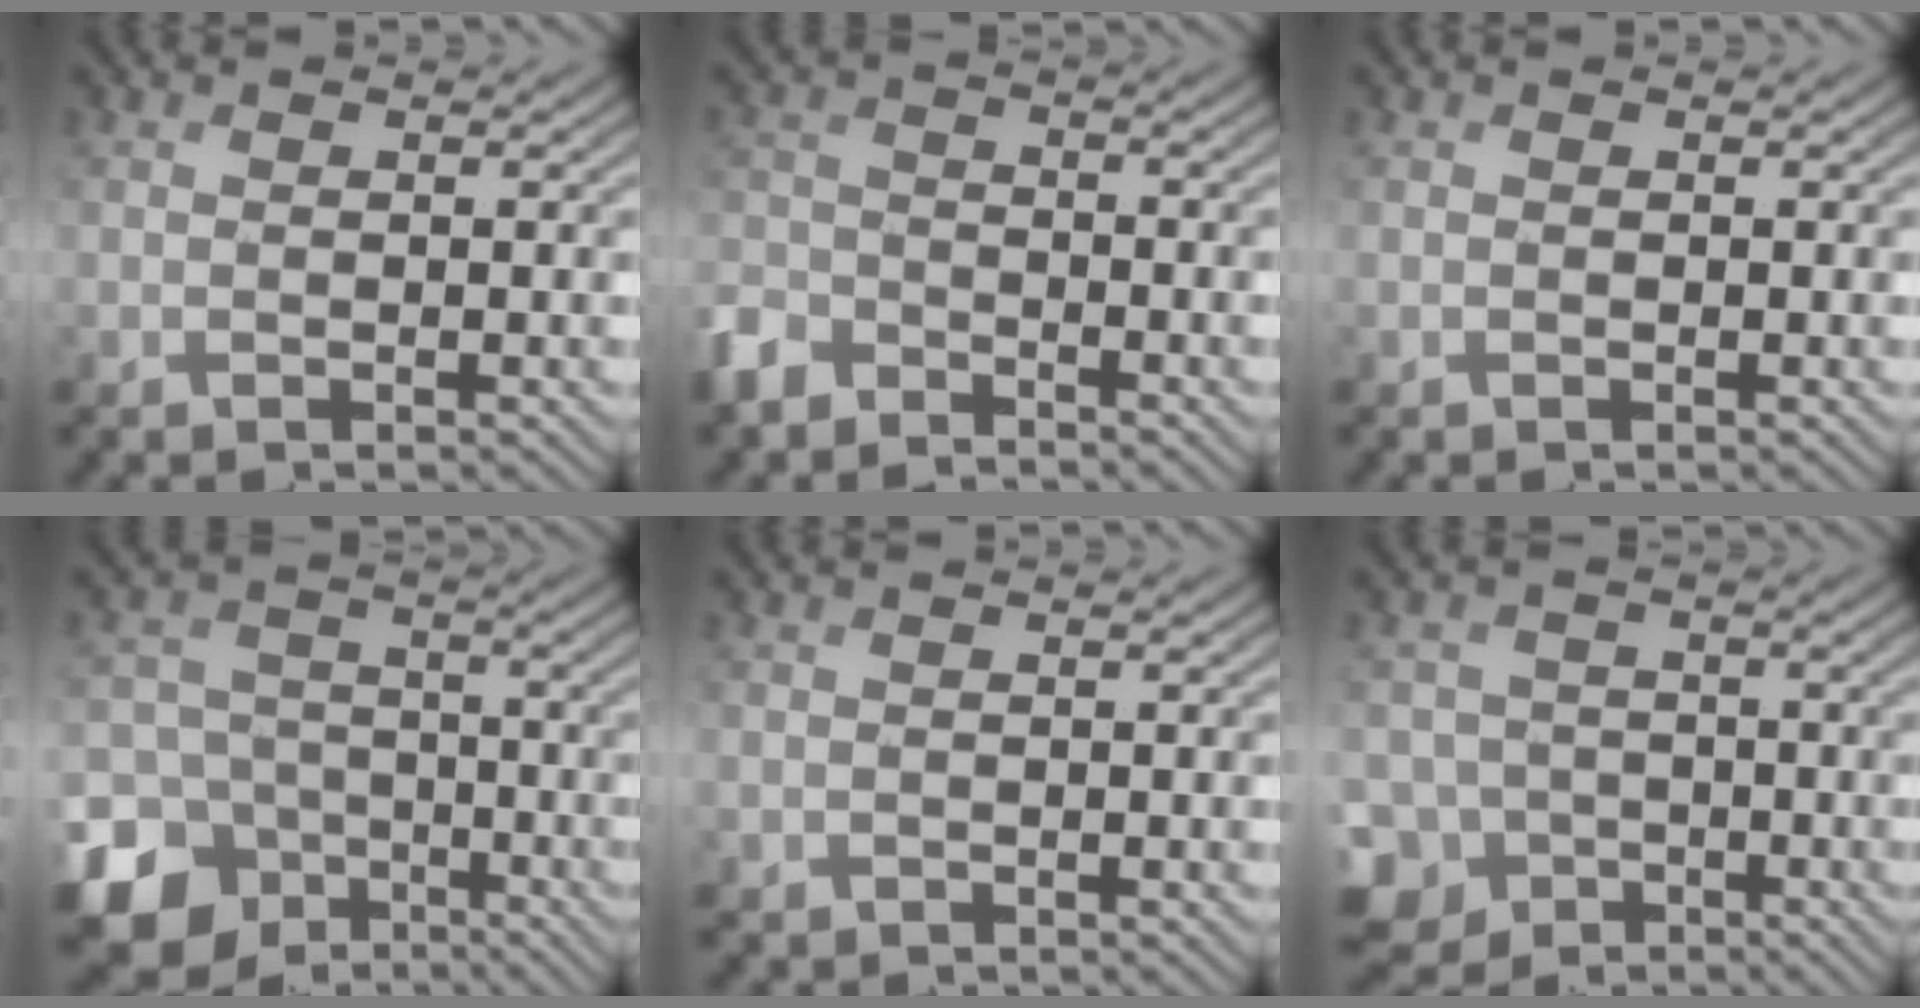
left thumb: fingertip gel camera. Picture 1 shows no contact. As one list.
[{"total": 4.5, "force": [-4.1, 1.8, 0.7], "torque": [-0.012, -0.010, -0.098]}, {"total": 0.0}, {"total": 14.6, "force": [-8.7, 11.3, 3.2], "torque": [-0.104, -0.053, -0.155]}, {"total": 0.9, "force": [-0.4, 0.8, -0.1], "torque": [0.000, -0.007, -0.003]}, {"total": 9.5, "force": [-6.1, 7.2, 1.5], "torque": [-0.051, -0.029, -0.112]}]